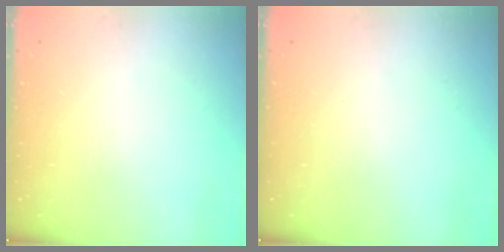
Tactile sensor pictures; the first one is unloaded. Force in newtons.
{"total": 0.0}